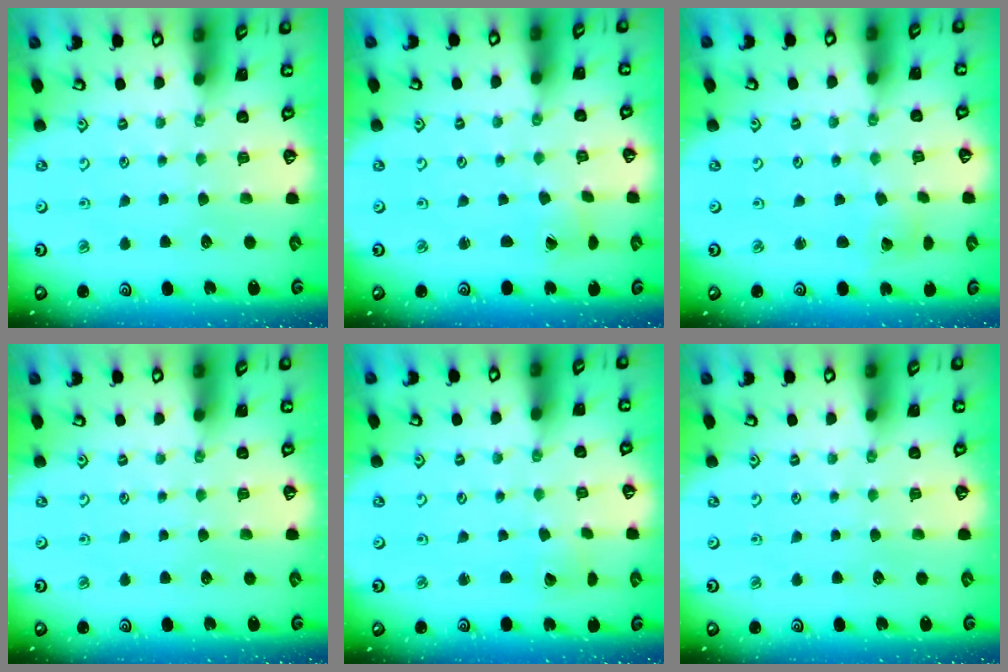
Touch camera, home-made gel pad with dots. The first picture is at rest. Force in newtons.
{"total": 1.4, "press": 1.4, "slide": 0.1}
{"total": 2.6, "press": 2.6, "slide": 0.2}
{"total": 0.0}
{"total": 1.4, "press": 1.4, "slide": 0.2}
{"total": 0.0}